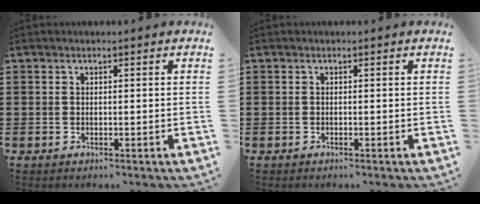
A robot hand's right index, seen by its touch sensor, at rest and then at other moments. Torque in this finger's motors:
{"motor_torque": [0.08, -0.03, -0.01, -0.01]}